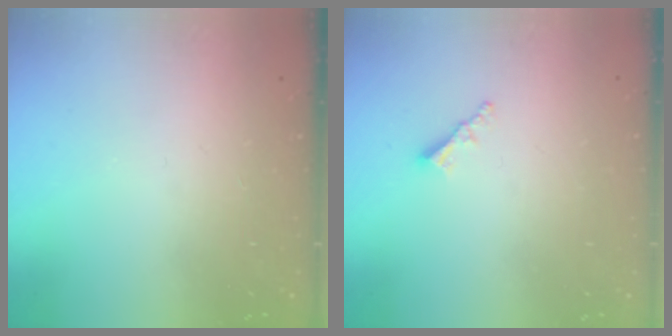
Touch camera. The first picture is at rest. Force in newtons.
{"total": 2.5, "press": 2.5, "slide": 0.3}